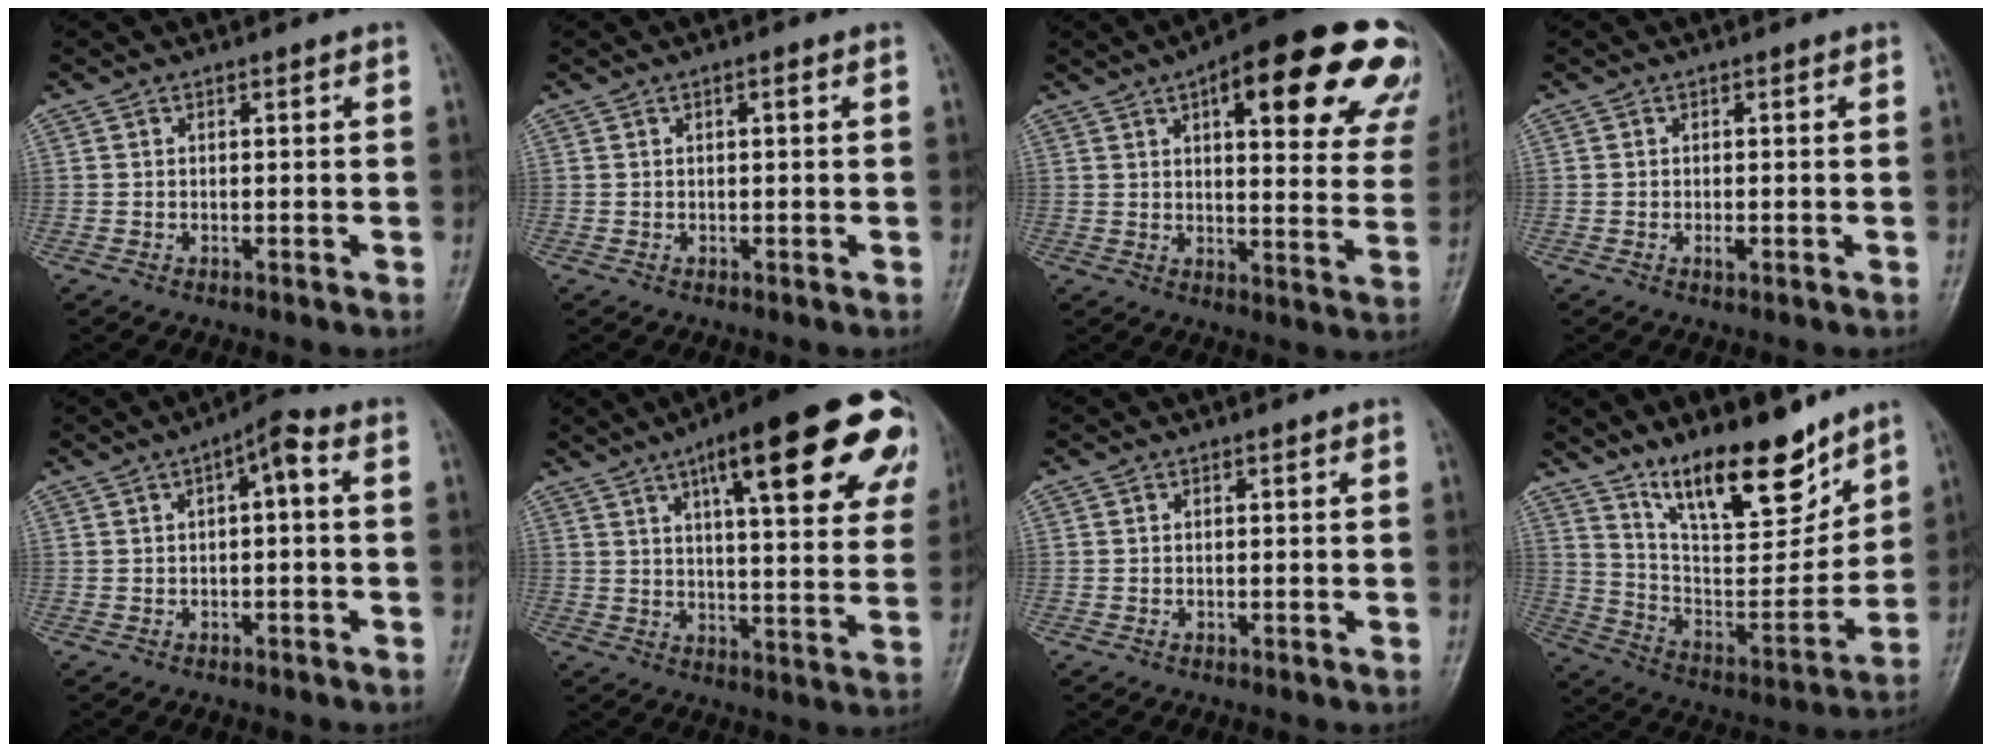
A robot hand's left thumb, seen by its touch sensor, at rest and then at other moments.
{"total": 0.9, "force": [0.3, 0.2, 0.8], "torque": [-0.016, 0.002, 0.002]}
{"total": 25.6, "force": [13.4, 8.4, 20.1], "torque": [-0.225, -0.018, 0.162]}
{"total": 1.2, "force": [-0.2, 0.5, 1.0], "torque": [-0.013, -0.001, -0.005]}
{"total": 4.3, "force": [0.5, 1.4, 4.0], "torque": [-0.055, 0.023, -0.001]}
{"total": 24.9, "force": [12.0, 6.8, 20.8], "torque": [-0.261, -0.011, 0.164]}
{"total": 0.0}
{"total": 18.8, "force": [13.5, 6.2, 11.6], "torque": [-0.140, -0.089, 0.239]}